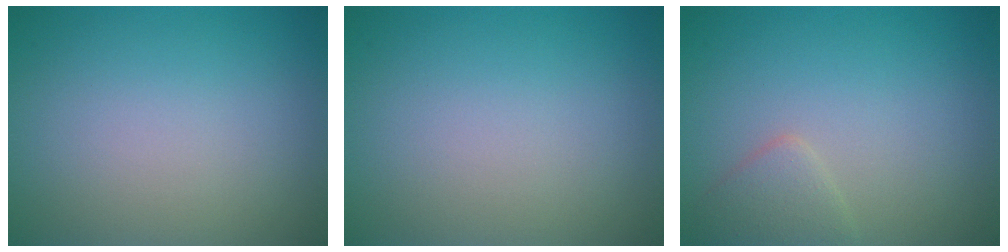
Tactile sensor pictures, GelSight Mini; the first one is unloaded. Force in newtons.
{"total": 0.0}
{"total": 1.8, "press": 1.8, "slide": 0.0}